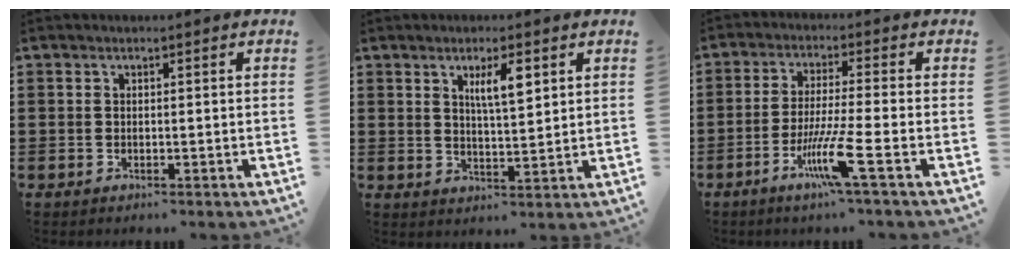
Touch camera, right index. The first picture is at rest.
{"total": 4.8, "force": [2.2, 1.2, 4.1], "torque": [-0.078, 0.005, 0.034]}
{"total": 8.1, "force": [-3.8, -0.2, 7.1], "torque": [-0.144, -0.017, -0.073]}